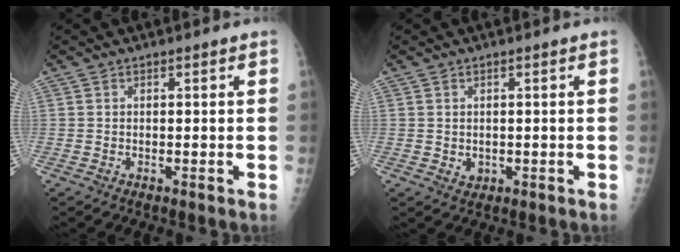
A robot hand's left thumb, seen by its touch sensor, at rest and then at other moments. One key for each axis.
{"total": 1.6, "fx": 0.0, "fy": 1.4, "fz": 0.8, "tx": -0.009, "ty": -0.001, "tz": 0.007}